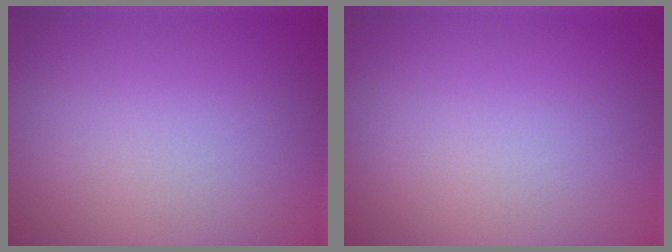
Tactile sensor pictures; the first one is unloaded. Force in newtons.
{"total": 0.0}